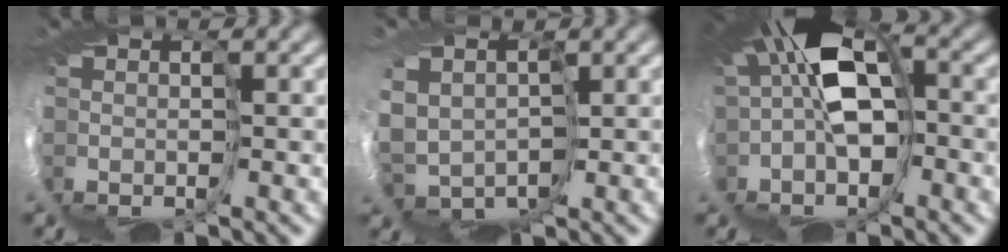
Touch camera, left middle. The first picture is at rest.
{"total": 7.7, "force": [0.5, 5.8, 5.0], "torque": [-0.097, -0.015, 0.001]}
{"total": 9.8, "force": [0.9, 5.4, 8.1], "torque": [-0.146, 0.015, -0.004]}